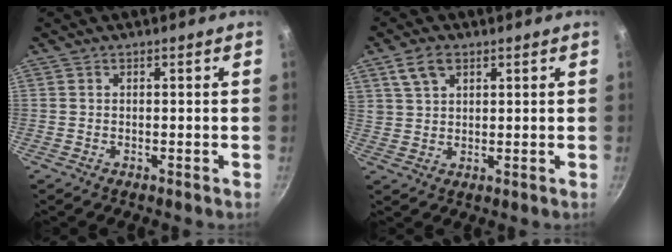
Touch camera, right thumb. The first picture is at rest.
{"total": 5.6, "force": [3.0, 3.4, 3.3], "torque": [-0.051, -0.001, 0.058]}